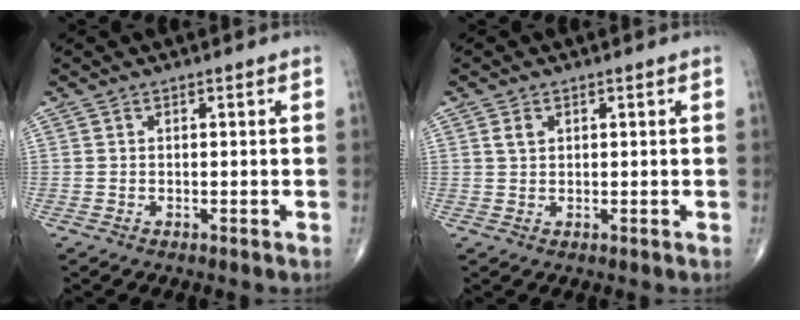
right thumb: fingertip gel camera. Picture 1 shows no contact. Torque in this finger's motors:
{"motor_torque": [-0.48, 0.32, 0.13, 0.07, -0.01]}